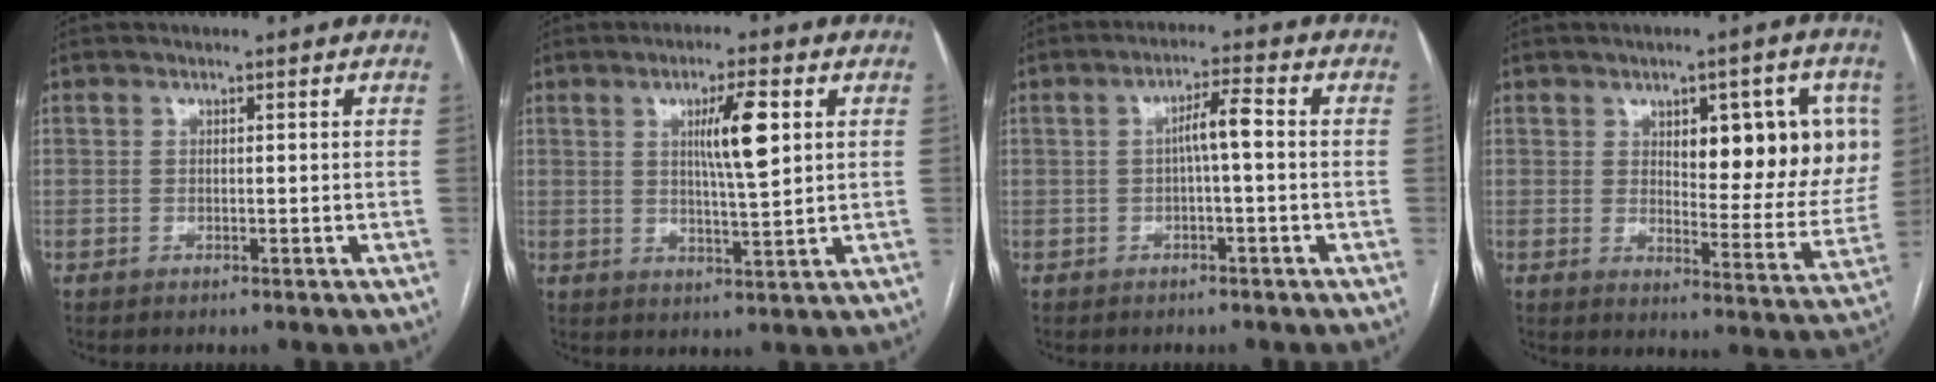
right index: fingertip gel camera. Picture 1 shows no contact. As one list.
[{"total": 7.3, "force": [2.2, 0.5, 6.9], "torque": [-0.119, 0.001, 0.038]}, {"total": 4.0, "force": [0.0, 0.3, 4.0], "torque": [-0.068, 0.011, 0.001]}, {"total": 14.8, "force": [4.2, 5.0, 13.3], "torque": [-0.160, 0.006, 0.061]}]